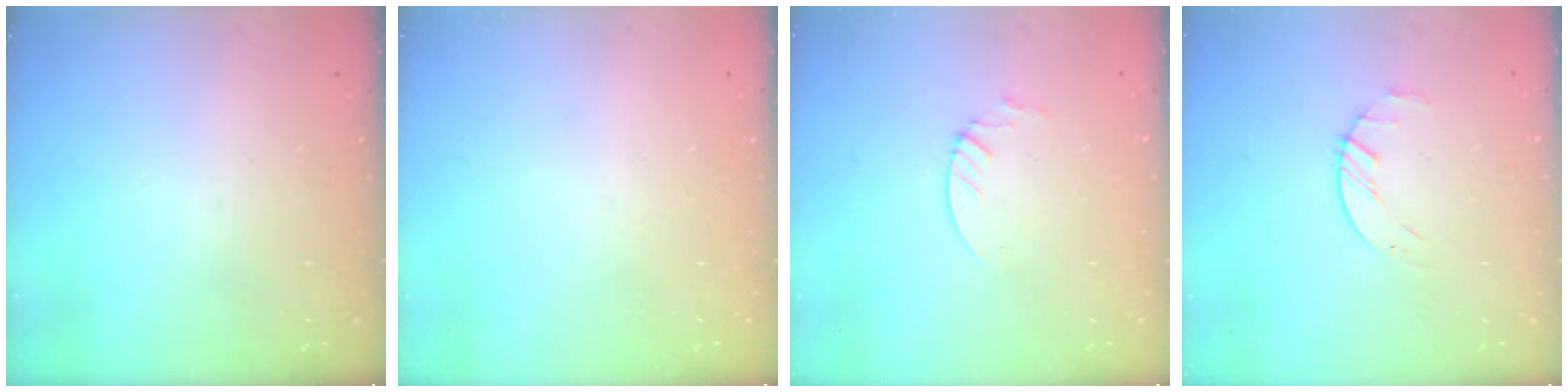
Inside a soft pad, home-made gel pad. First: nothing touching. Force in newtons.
{"total": 0.0}
{"total": 1.9, "press": 1.9, "slide": 0.2}
{"total": 2.2, "press": 2.2, "slide": 0.4}